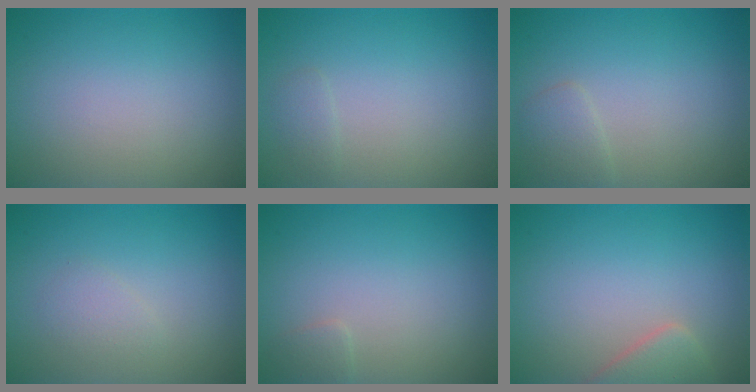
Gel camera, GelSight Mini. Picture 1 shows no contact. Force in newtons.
{"total": 0.8, "press": 0.8, "slide": 0.1}
{"total": 1.4, "press": 1.4, "slide": 0.1}
{"total": 1.1, "press": 1.1, "slide": 0.1}
{"total": 0.8, "press": 0.8, "slide": 0.1}
{"total": 2.8, "press": 2.8, "slide": 0.2}